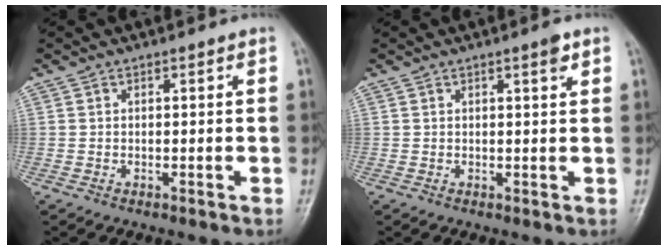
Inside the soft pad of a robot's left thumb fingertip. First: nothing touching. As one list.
[{"total": 1.8, "force": [1.1, 0.2, 1.4], "torque": [-0.022, -0.005, 0.015]}]